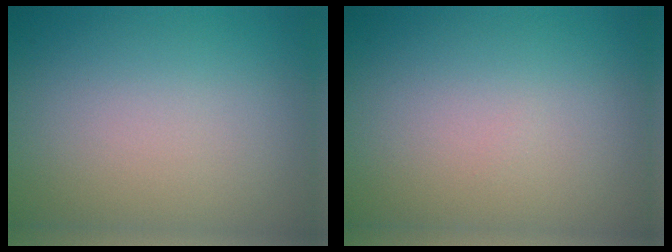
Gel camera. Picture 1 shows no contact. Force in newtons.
{"total": 0.0}